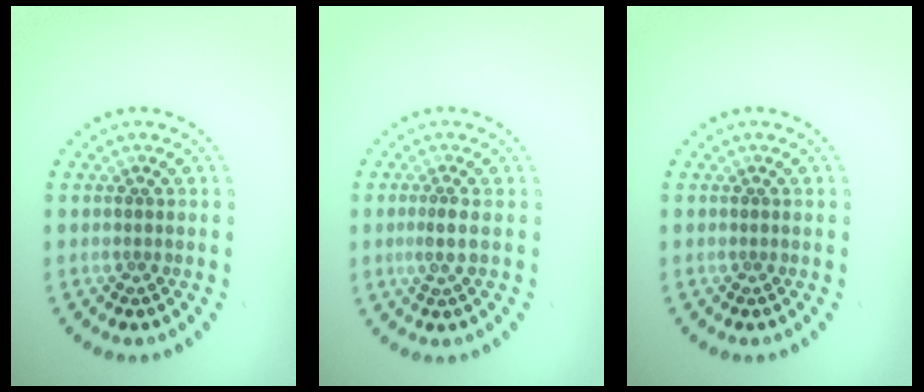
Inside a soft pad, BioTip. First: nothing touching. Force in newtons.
{"total": 1.7, "press": 1.3, "slide": 1.1}
{"total": 0.0}